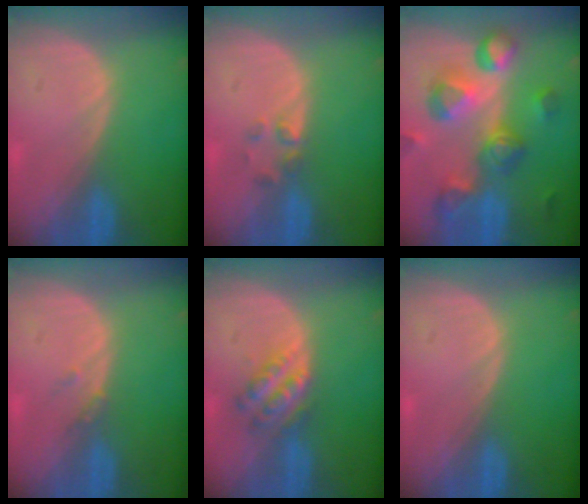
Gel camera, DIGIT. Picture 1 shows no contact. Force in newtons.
{"total": 2.0, "press": 1.9, "slide": 0.8}
{"total": 11.0, "press": 9.8, "slide": 4.9}
{"total": 1.3, "press": 1.1, "slide": 0.7}
{"total": 5.5, "press": 5.0, "slide": 2.4}
{"total": 0.0}